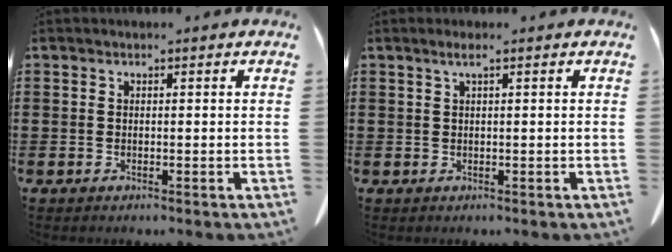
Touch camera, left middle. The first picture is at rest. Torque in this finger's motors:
{"motor_torque": [0.16, 0.10, -0.10, 0.00]}